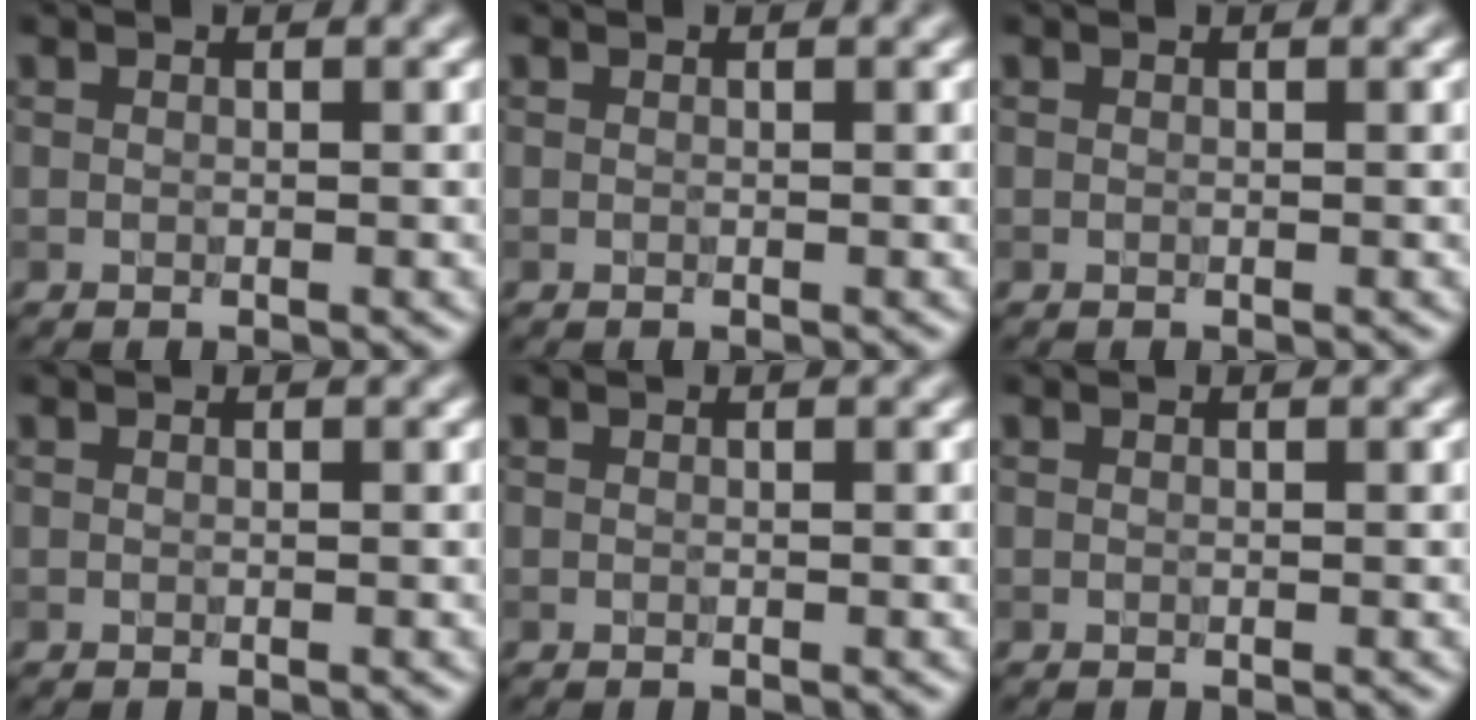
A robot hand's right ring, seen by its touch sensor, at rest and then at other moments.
{"total": 0.0}
{"total": 0.0}
{"total": 0.0}
{"total": 0.0}
{"total": 0.0}